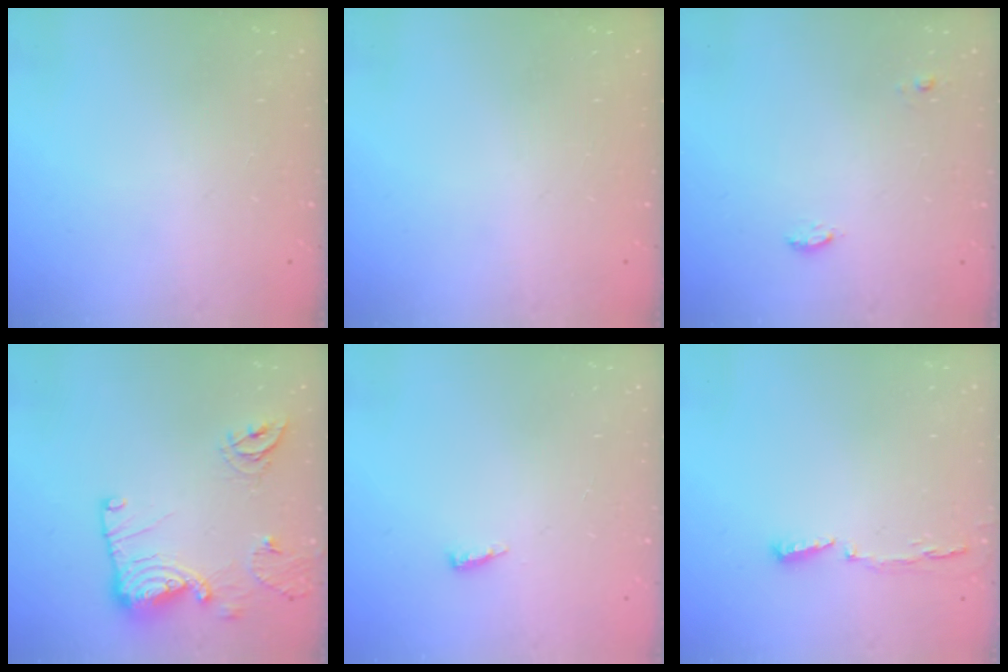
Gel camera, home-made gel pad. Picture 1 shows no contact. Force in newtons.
{"total": 0.0}
{"total": 5.9, "press": 4.3, "slide": 4.1}
{"total": 13.7, "press": 13.6, "slide": 1.4}
{"total": 5.0, "press": 4.9, "slide": 0.9}
{"total": 4.1, "press": 4.0, "slide": 1.1}